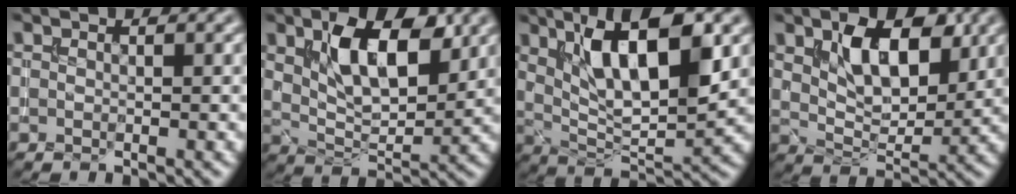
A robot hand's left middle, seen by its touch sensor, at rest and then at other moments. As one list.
[{"total": 7.6, "force": [3.0, 3.5, 6.0], "torque": [-0.110, -0.002, 0.053]}, {"total": 10.3, "force": [3.6, 3.7, 8.9], "torque": [-0.145, -0.001, 0.063]}, {"total": 6.6, "force": [2.7, 3.5, 5.0], "torque": [-0.089, -0.003, 0.041]}]